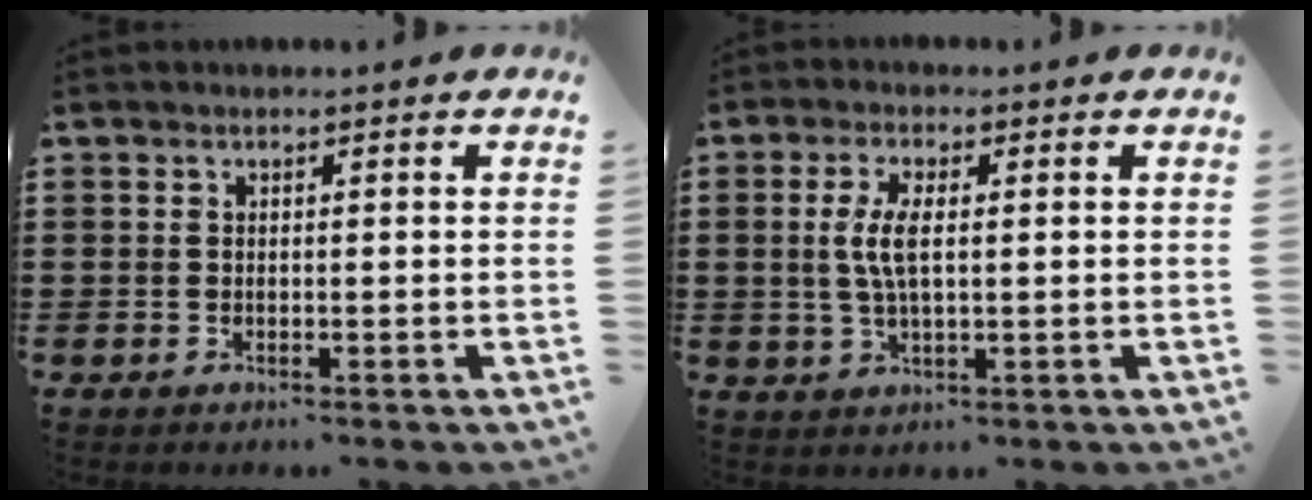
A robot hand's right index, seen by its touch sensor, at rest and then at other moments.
{"total": 5.3, "force": [0.6, 1.9, 4.9], "torque": [-0.118, -0.001, 0.001]}